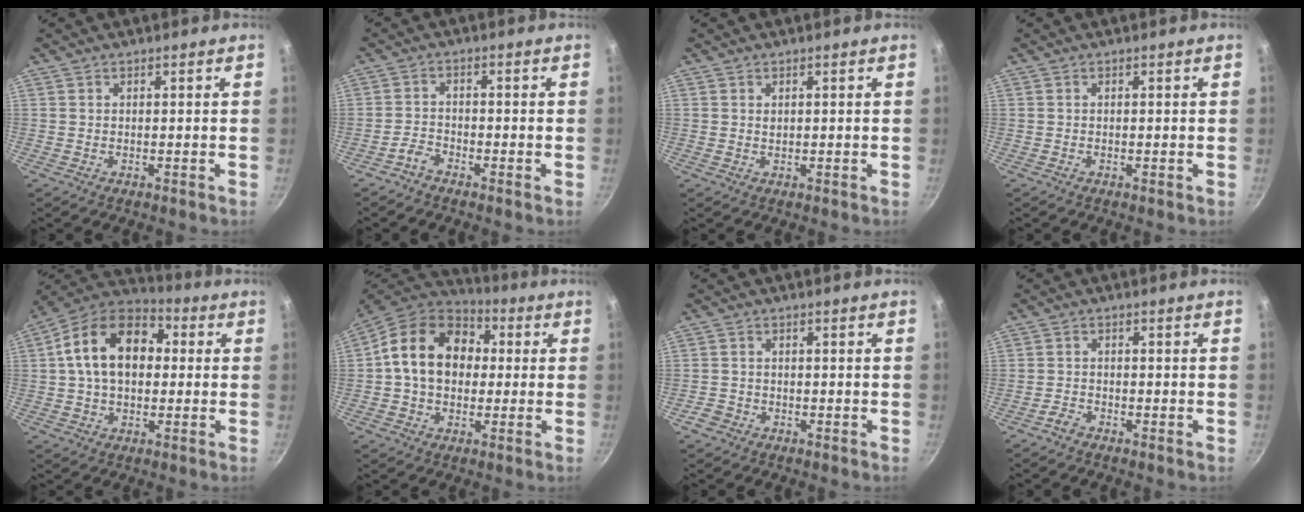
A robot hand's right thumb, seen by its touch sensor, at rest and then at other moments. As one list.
[{"total": 2.4, "force": [-2.1, 0.8, 0.8], "torque": [-0.018, 0.019, -0.047]}, {"total": 0.8, "force": [0.3, 0.6, 0.4], "torque": [-0.005, 0.000, 0.006]}, {"total": 0.0}, {"total": 16.9, "force": [2.2, 11.5, 12.2], "torque": [-0.176, 0.034, 0.016]}, {"total": 17.5, "force": [2.2, 13.3, 11.1], "torque": [-0.162, 0.035, 0.022]}, {"total": 2.3, "force": [-1.4, 1.8, 0.6], "torque": [-0.007, 0.016, -0.023]}, {"total": 1.7, "force": [-1.5, 0.5, 0.6], "torque": [-0.015, 0.011, -0.032]}]